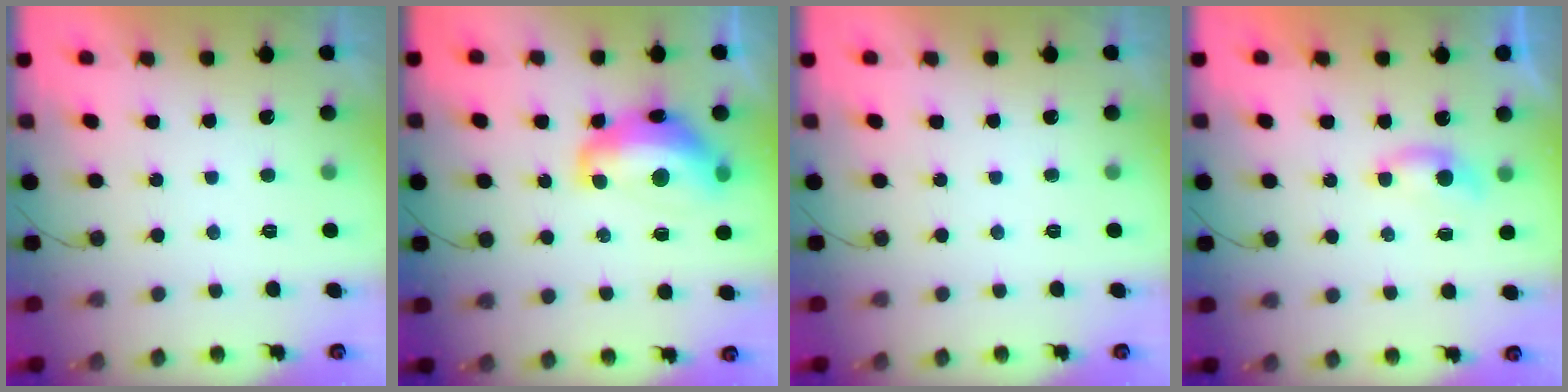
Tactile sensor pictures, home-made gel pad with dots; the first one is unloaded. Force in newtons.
{"total": 14.3, "press": 14.3, "slide": 1.1}
{"total": 0.0}
{"total": 3.9, "press": 3.9, "slide": 0.5}